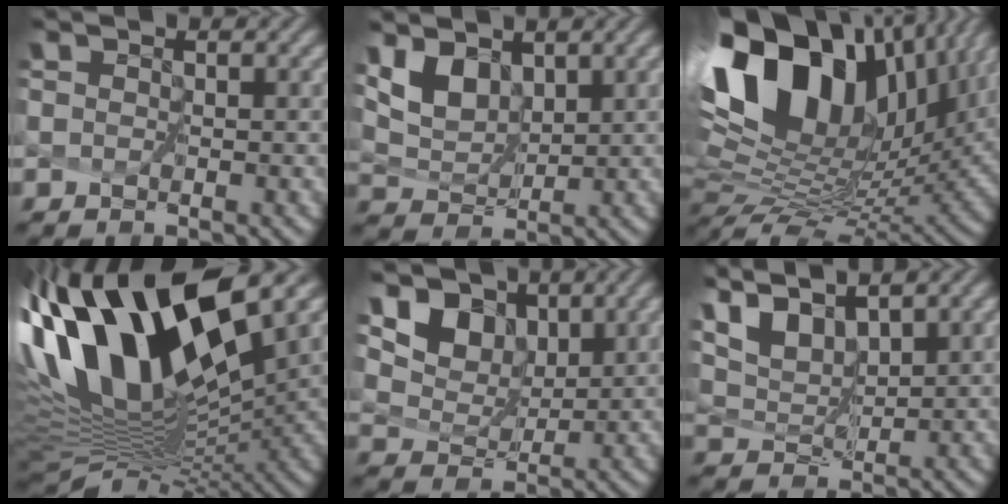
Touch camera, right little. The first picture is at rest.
{"total": 3.8, "force": [2.9, 1.8, 1.6], "torque": [-0.054, -0.014, 0.074]}
{"total": 16.7, "force": [7.8, 8.2, 12.2], "torque": [-0.258, 0.036, 0.143]}
{"total": 16.0, "force": [5.7, 6.7, 13.3], "torque": [-0.250, 0.022, 0.099]}
{"total": 8.7, "force": [5.5, 5.5, 3.9], "torque": [-0.099, -0.006, 0.107]}
{"total": 6.0, "force": [5.1, 1.7, 2.7], "torque": [-0.082, 0.007, 0.097]}